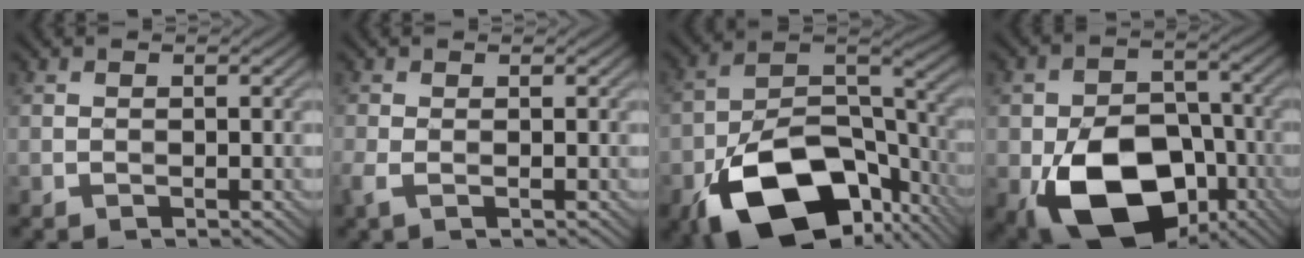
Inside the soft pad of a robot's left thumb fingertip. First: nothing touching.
{"total": 1.6, "force": [-0.5, 0.5, 1.4], "torque": [-0.044, -0.003, -0.015]}
{"total": 18.2, "force": [-9.9, 10.2, 11.4], "torque": [-0.198, -0.042, -0.162]}
{"total": 16.4, "force": [-6.8, 10.9, 10.2], "torque": [-0.174, -0.040, -0.118]}